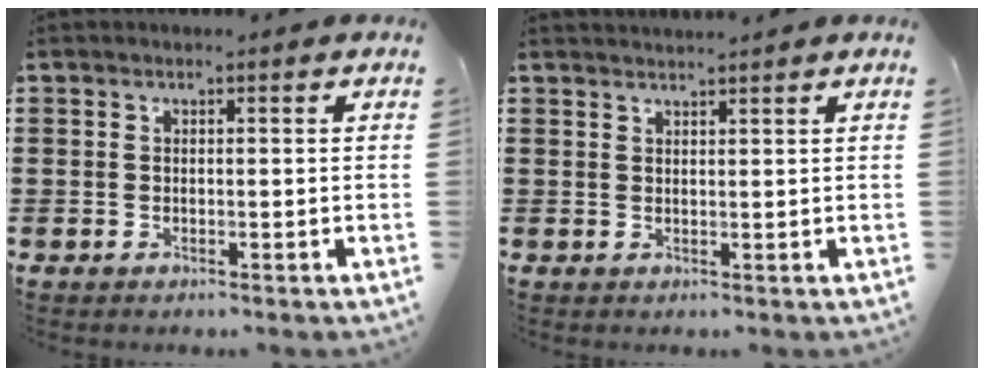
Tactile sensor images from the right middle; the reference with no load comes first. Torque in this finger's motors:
{"motor_torque": [1.30, -0.84, -0.01, 0.00]}